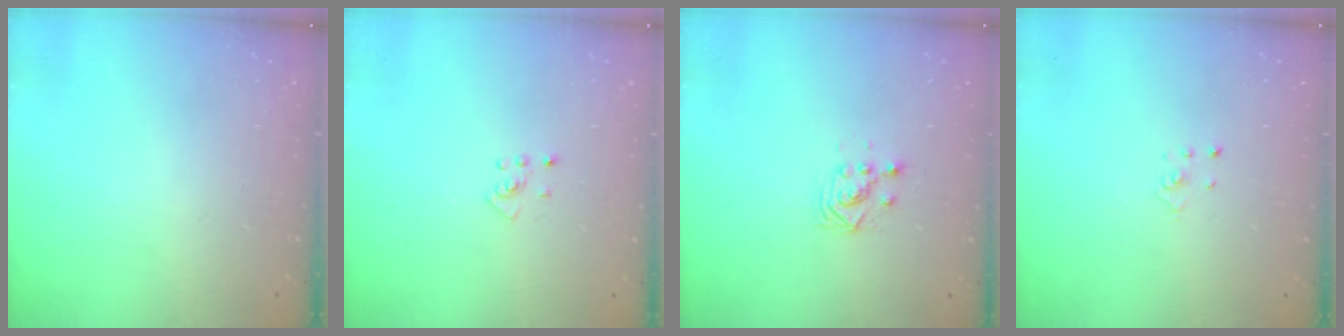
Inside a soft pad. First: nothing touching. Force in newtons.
{"total": 2.7, "press": 2.7, "slide": 0.5}
{"total": 3.2, "press": 3.2, "slide": 0.2}
{"total": 1.1, "press": 1.1, "slide": 0.1}